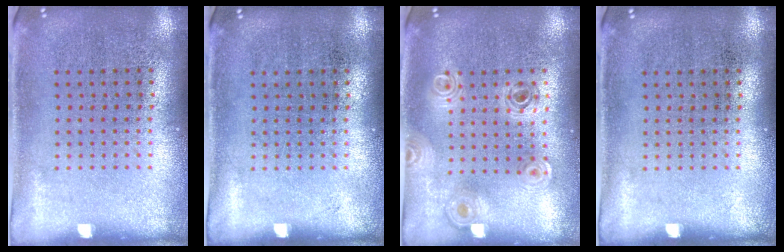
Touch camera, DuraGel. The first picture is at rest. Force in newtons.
{"total": 0.0}
{"total": 0.8, "press": 0.8, "slide": 0.1}
{"total": 0.0}